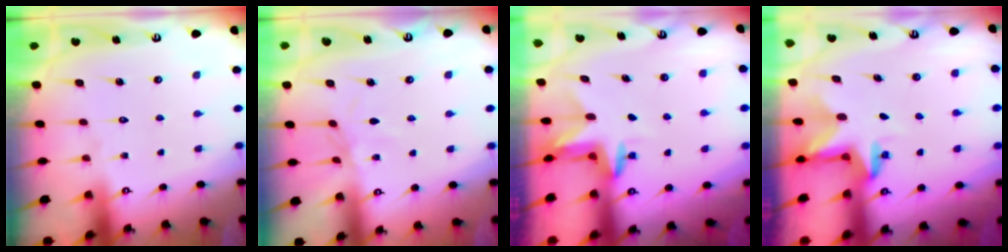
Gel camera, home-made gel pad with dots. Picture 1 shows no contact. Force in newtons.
{"total": 2.5, "press": 2.4, "slide": 0.5}
{"total": 3.3, "press": 3.3, "slide": 0.3}
{"total": 2.8, "press": 2.8, "slide": 0.2}